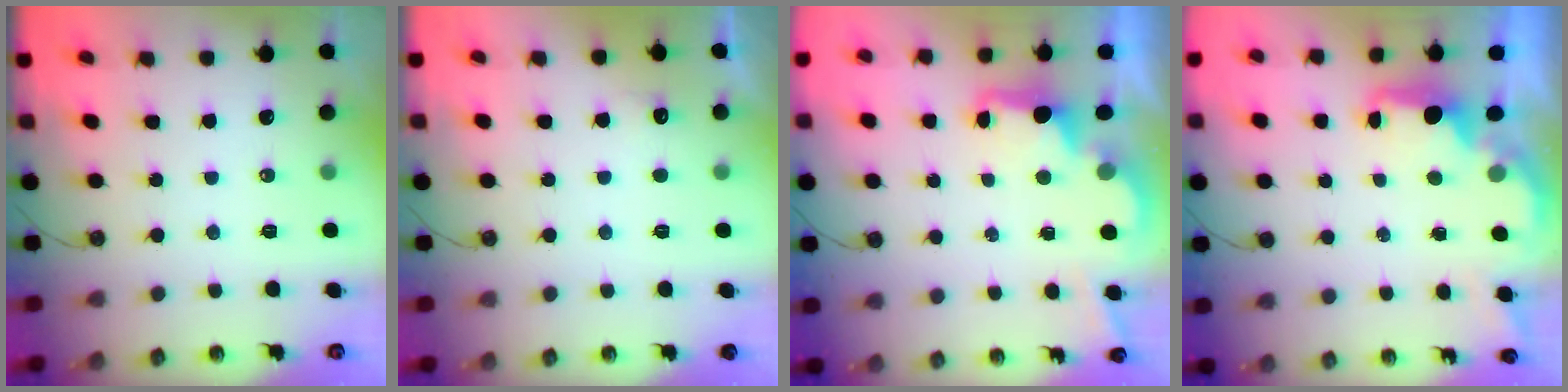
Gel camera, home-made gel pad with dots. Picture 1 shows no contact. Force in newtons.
{"total": 4.2, "press": 4.0, "slide": 1.1}
{"total": 2.5, "press": 2.4, "slide": 0.8}
{"total": 2.2, "press": 2.0, "slide": 0.8}